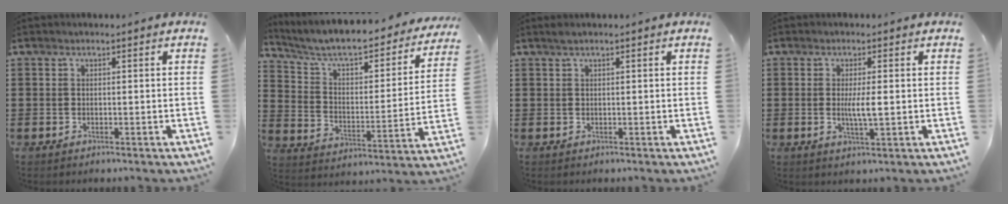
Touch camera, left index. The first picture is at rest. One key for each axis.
{"total": 6.4, "fx": 5.5, "fy": 1.3, "fz": 2.9, "tx": -0.082, "ty": -0.046, "tz": 0.089}
{"total": 0.6, "fx": 0.4, "fy": 0.0, "fz": 0.4, "tx": -0.007, "ty": 0.000, "tz": 0.008}
{"total": 3.5, "fx": 0.1, "fy": 0.4, "fz": 3.5, "tx": -0.063, "ty": -0.004, "tz": 0.000}